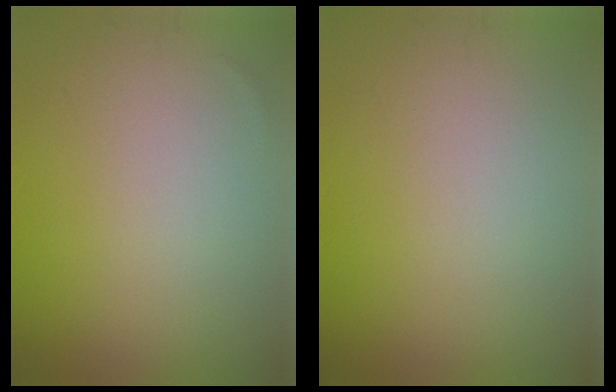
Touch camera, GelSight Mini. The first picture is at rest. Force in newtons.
{"total": 0.0}